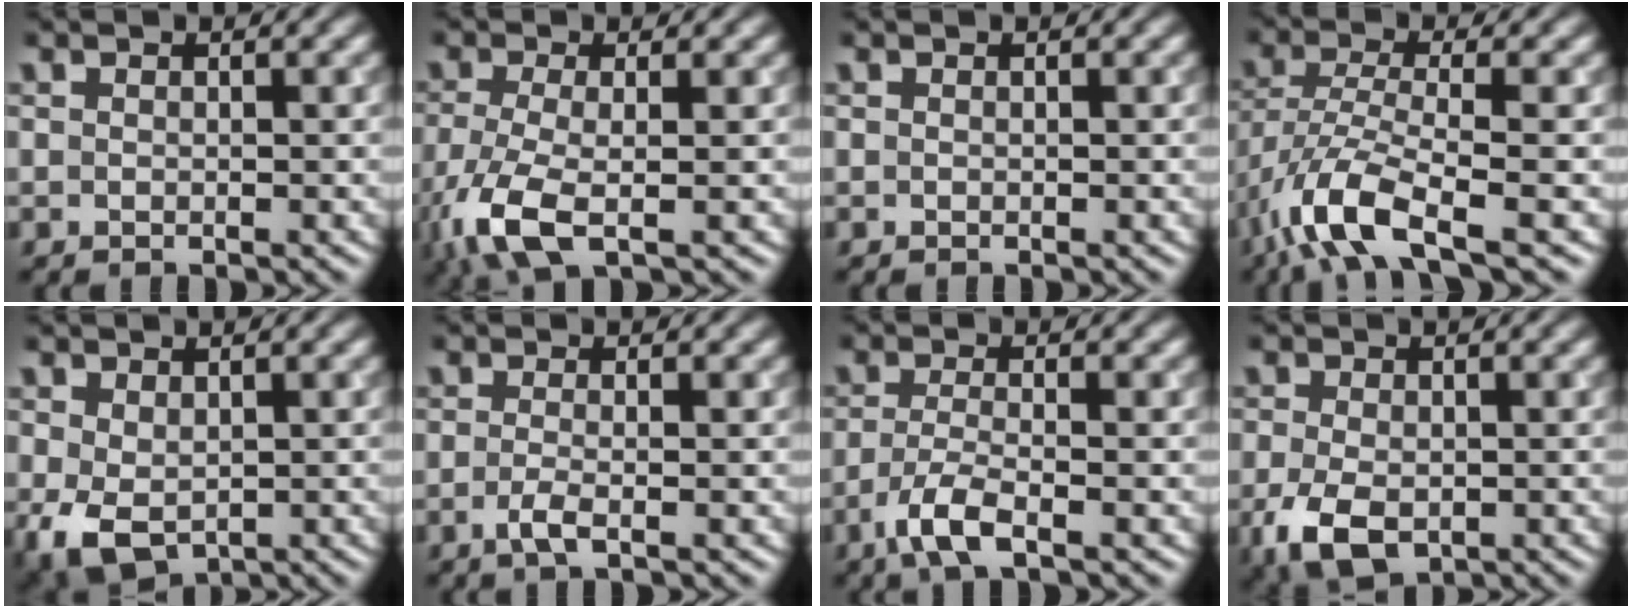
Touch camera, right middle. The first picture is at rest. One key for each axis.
{"total": 5.9, "fx": -2.5, "fy": 2.3, "fz": 4.9, "tx": -0.124, "ty": -0.015, "tz": -0.056}
{"total": 0.0}
{"total": 7.0, "fx": -4.0, "fy": 2.1, "fz": 5.4, "tx": -0.111, "ty": -0.003, "tz": -0.090}
{"total": 4.6, "fx": -0.8, "fy": 3.1, "fz": 3.4, "tx": -0.078, "ty": -0.012, "tz": -0.010}
{"total": 1.9, "fx": -0.7, "fy": 0.5, "fz": 1.7, "tx": -0.033, "ty": -0.001, "tz": -0.019}
{"total": 3.4, "fx": -1.9, "fy": 0.7, "fz": 2.7, "tx": -0.060, "ty": -0.003, "tz": -0.044}
{"total": 5.1, "fx": -1.9, "fy": 3.0, "fz": 3.7, "tx": -0.080, "ty": -0.012, "tz": -0.035}